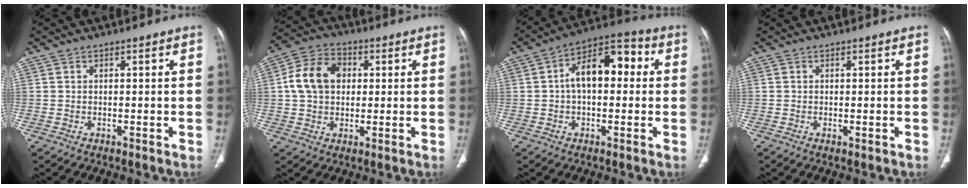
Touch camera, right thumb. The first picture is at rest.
{"total": 11.2, "force": [1.6, 8.4, 7.2], "torque": [-0.118, 0.018, 0.021]}
{"total": 12.4, "force": [1.4, 7.0, 10.1], "torque": [-0.142, 0.040, 0.011]}
{"total": 0.5, "force": [-0.2, 0.1, 0.5], "torque": [-0.013, -0.004, -0.003]}